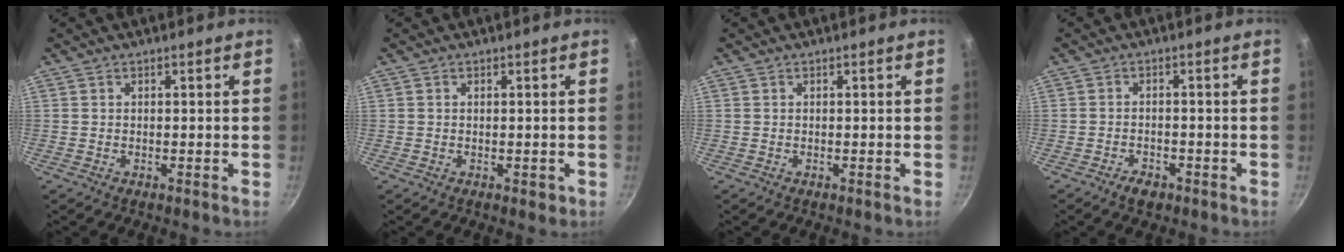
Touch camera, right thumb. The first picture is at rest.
{"total": 1.5, "force": [-0.2, 1.1, 1.0], "torque": [-0.009, 0.002, -0.001]}
{"total": 0.0}
{"total": 3.8, "force": [-2.7, 2.0, 1.7], "torque": [-0.025, 0.027, -0.041]}